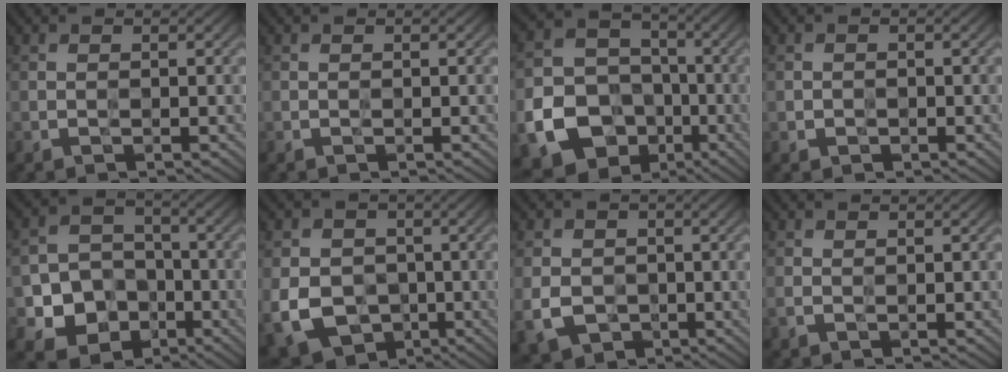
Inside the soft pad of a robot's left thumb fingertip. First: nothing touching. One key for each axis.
{"total": 0.0}
{"total": 19.2, "fx": -7.8, "fy": 16.0, "fz": 7.1, "tx": -0.167, "ty": -0.061, "tz": -0.146}
{"total": 0.9, "fx": -0.3, "fy": 0.8, "fz": 0.2, "tx": 0.000, "ty": -0.002, "tz": -0.010}
{"total": 8.7, "fx": -3.3, "fy": 7.1, "fz": 3.7, "tx": -0.078, "ty": -0.019, "tz": -0.078}
{"total": 10.9, "fx": -2.8, "fy": 8.9, "fz": 5.6, "tx": -0.136, "ty": -0.031, "tz": -0.062}
{"total": 6.2, "fx": -1.4, "fy": 5.1, "fz": 3.1, "tx": -0.086, "ty": -0.018, "tz": -0.033}
{"total": 0.9, "fx": -0.1, "fy": 0.6, "fz": 0.7, "tx": -0.018, "ty": 0.000, "tz": -0.003}